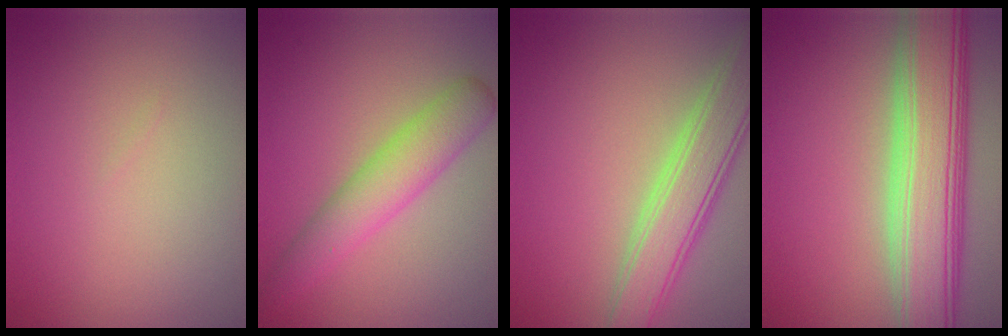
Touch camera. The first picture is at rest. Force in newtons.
{"total": 4.3, "press": 4.3, "slide": 0.2}
{"total": 5.2, "press": 5.2, "slide": 0.2}
{"total": 9.4, "press": 9.4, "slide": 0.4}